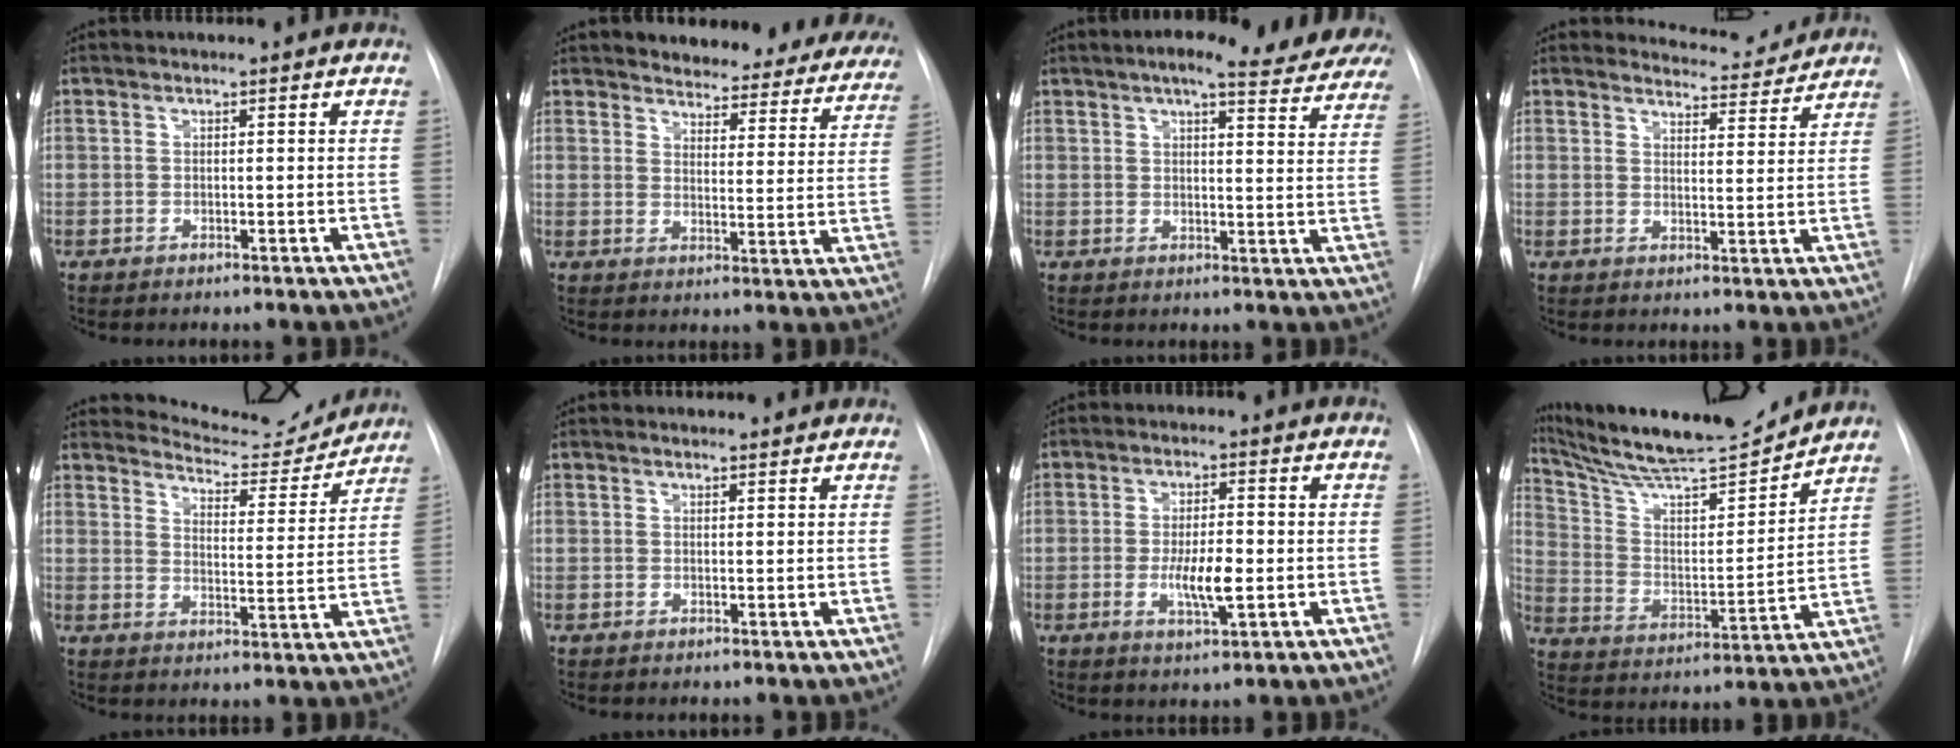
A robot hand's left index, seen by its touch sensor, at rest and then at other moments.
{"total": 20.3, "force": [18.8, 6.0, 4.9], "torque": [-0.045, -0.067, 0.204]}
{"total": 17.5, "force": [15.1, 3.3, 8.1], "torque": [-0.102, -0.008, 0.167]}
{"total": 5.8, "force": [5.7, 0.8, -0.7], "torque": [0.010, -0.017, 0.066]}
{"total": 10.9, "force": [10.8, 1.3, 0.3], "torque": [-0.002, -0.030, 0.140]}
{"total": 2.7, "force": [2.6, 0.6, 0.3], "torque": [-0.008, 0.007, 0.027]}
{"total": 5.6, "force": [-1.7, 1.2, 5.2], "torque": [-0.098, -0.014, -0.025]}
{"total": 18.0, "force": [16.9, 0.6, 6.2], "torque": [-0.116, -0.027, 0.274]}